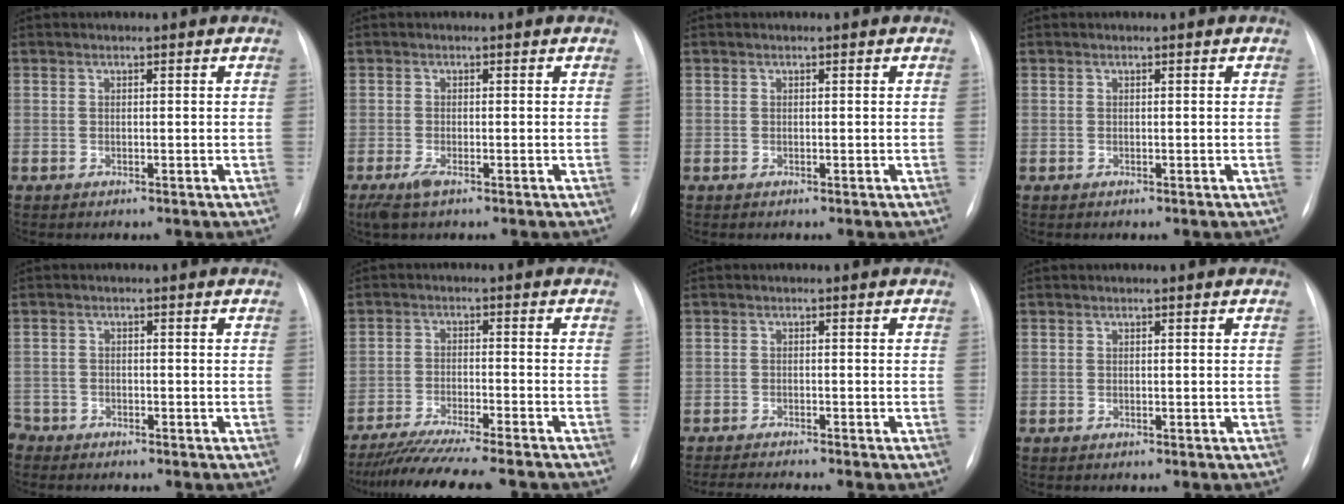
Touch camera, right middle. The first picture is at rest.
{"total": 2.5, "force": [-1.4, 0.6, 1.9], "torque": [-0.047, -0.007, -0.028]}
{"total": 0.0}
{"total": 0.0}
{"total": 2.8, "force": [-2.5, 1.3, -0.3], "torque": [0.006, 0.001, -0.048]}
{"total": 14.5, "force": [-12.8, 0.2, 7.0], "torque": [-0.103, -0.027, -0.194]}
{"total": 5.0, "force": [-4.5, -0.8, 2.0], "torque": [-0.030, -0.015, -0.072]}
{"total": 0.0}